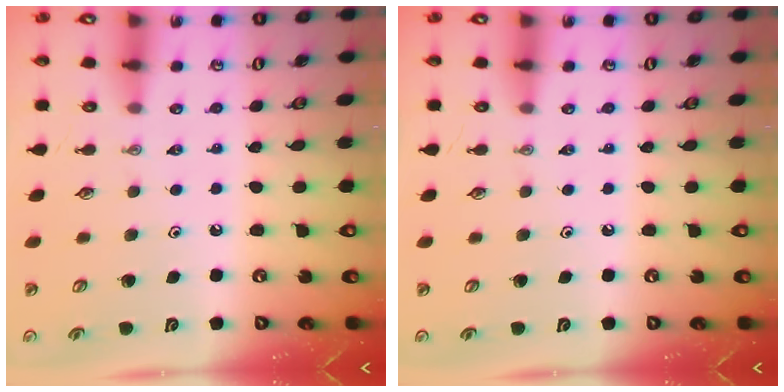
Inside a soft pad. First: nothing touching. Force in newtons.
{"total": 0.0}